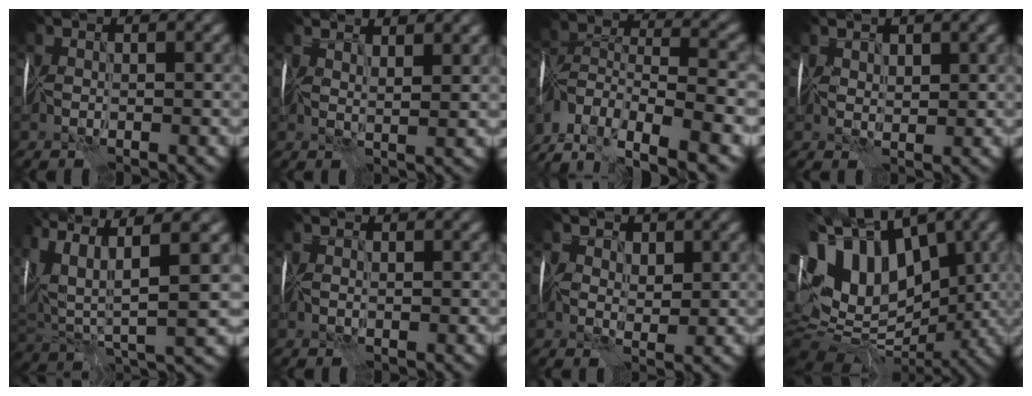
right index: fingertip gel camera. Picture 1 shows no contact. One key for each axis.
{"total": 3.7, "fx": 3.3, "fy": 0.5, "fz": 1.8, "tx": -0.032, "ty": 0.009, "tz": 0.044}
{"total": 11.5, "fx": -7.2, "fy": 5.4, "fz": 7.1, "tx": -0.142, "ty": 0.020, "tz": -0.126}
{"total": 2.1, "fx": 1.7, "fy": 1.0, "fz": 0.6, "tx": -0.016, "ty": -0.002, "tz": 0.036}
{"total": 12.0, "fx": 5.7, "fy": 4.2, "fz": 9.7, "tx": -0.211, "ty": 0.021, "tz": 0.112}
{"total": 1.3, "fx": 0.8, "fy": 0.8, "fz": 0.7, "tx": -0.016, "ty": 0.008, "tz": 0.013}
{"total": 3.1, "fx": 1.7, "fy": 2.1, "fz": 1.6, "tx": -0.021, "ty": 0.002, "tz": 0.018}
{"total": 16.7, "fx": 2.1, "fy": 11.9, "fz": 11.5, "tx": -0.224, "ty": 0.012, "tz": 0.060}